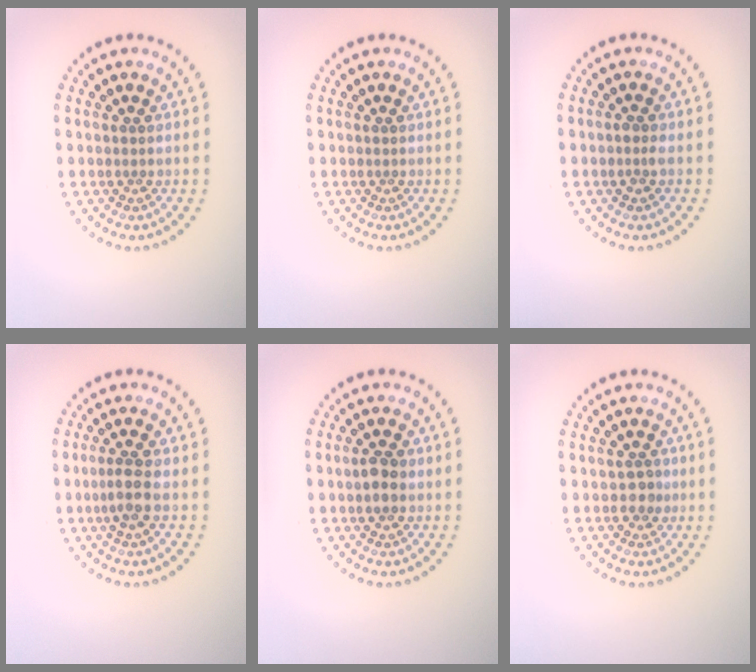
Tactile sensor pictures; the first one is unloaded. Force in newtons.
{"total": 0.0}
{"total": 0.6, "press": 0.6, "slide": 0.2}
{"total": 2.0, "press": 1.8, "slide": 0.8}
{"total": 2.0, "press": 2.0, "slide": 0.1}
{"total": 1.2, "press": 1.2, "slide": 0.3}